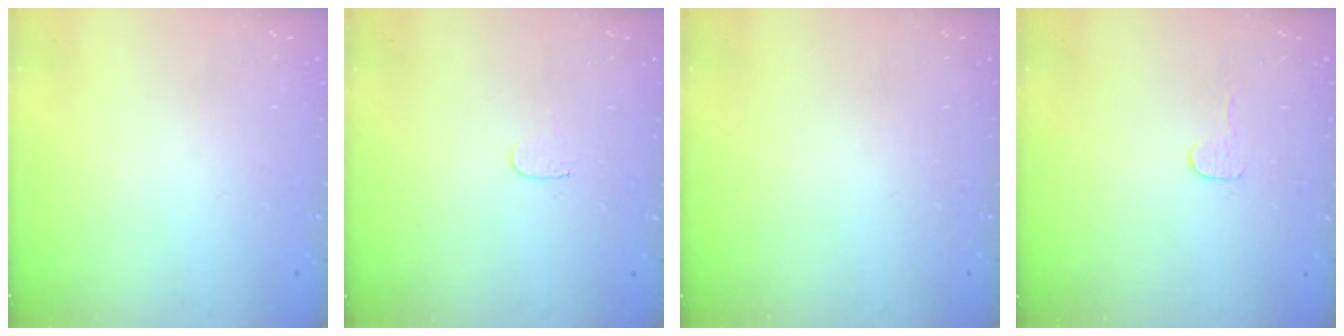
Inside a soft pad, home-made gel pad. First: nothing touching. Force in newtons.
{"total": 3.4, "press": 3.4, "slide": 0.4}
{"total": 0.0}
{"total": 3.0, "press": 3.0, "slide": 0.3}